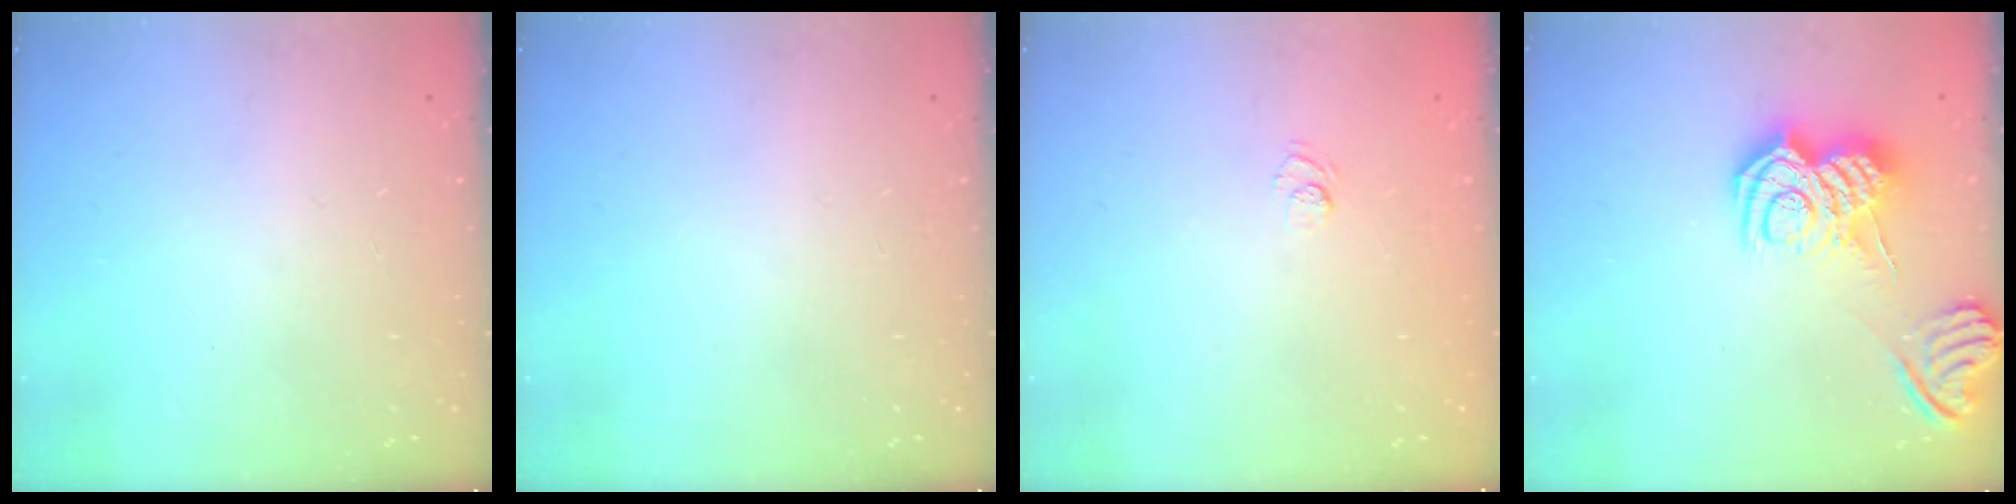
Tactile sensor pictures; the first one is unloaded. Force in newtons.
{"total": 0.0}
{"total": 4.5, "press": 4.3, "slide": 1.2}
{"total": 11.4, "press": 11.4, "slide": 0.6}